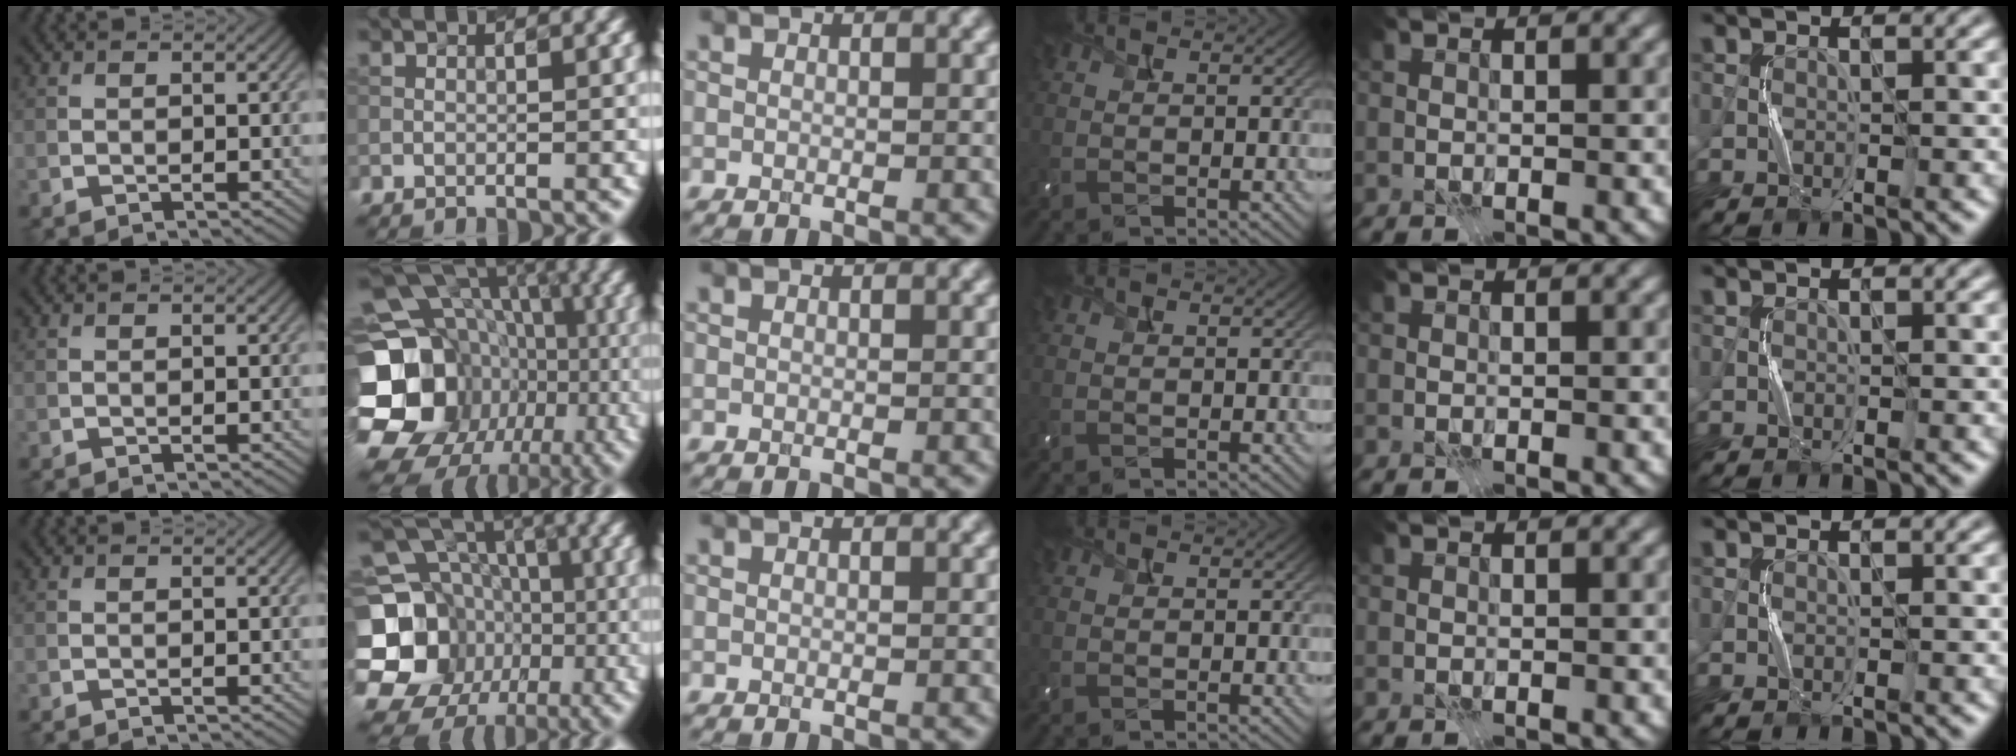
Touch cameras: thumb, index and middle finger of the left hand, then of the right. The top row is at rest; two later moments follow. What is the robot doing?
{"motion": "press", "object": "camera"}